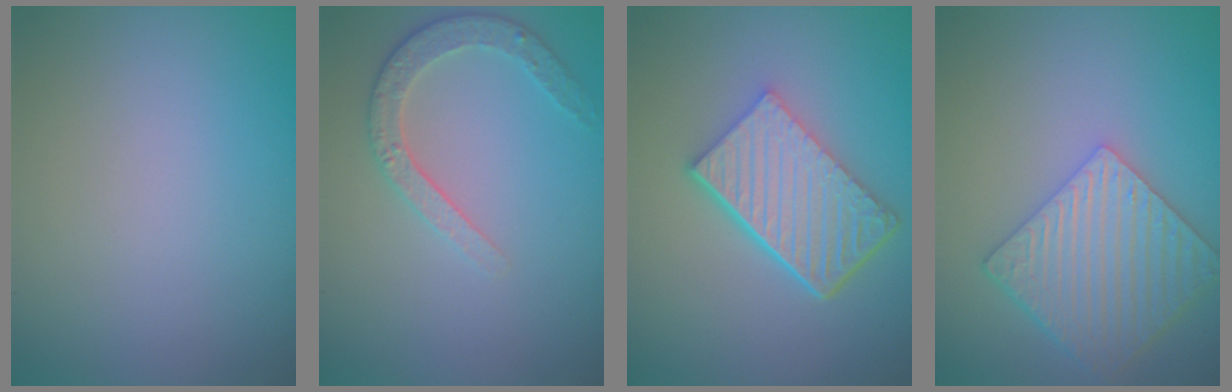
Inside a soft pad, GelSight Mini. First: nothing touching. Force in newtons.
{"total": 2.6, "press": 2.5, "slide": 0.8}
{"total": 6.6, "press": 4.4, "slide": 4.9}
{"total": 6.0, "press": 4.5, "slide": 3.9}